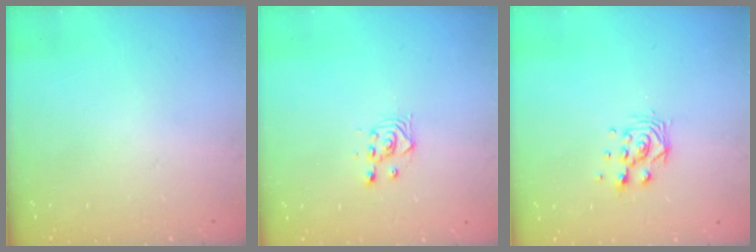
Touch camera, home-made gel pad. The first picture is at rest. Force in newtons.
{"total": 3.3, "press": 3.2, "slide": 0.4}
{"total": 7.5, "press": 7.5, "slide": 0.4}